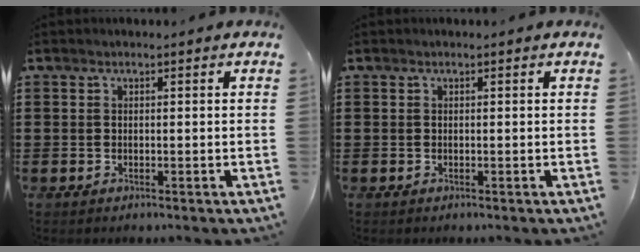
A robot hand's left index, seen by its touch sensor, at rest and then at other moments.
{"total": 0.0}